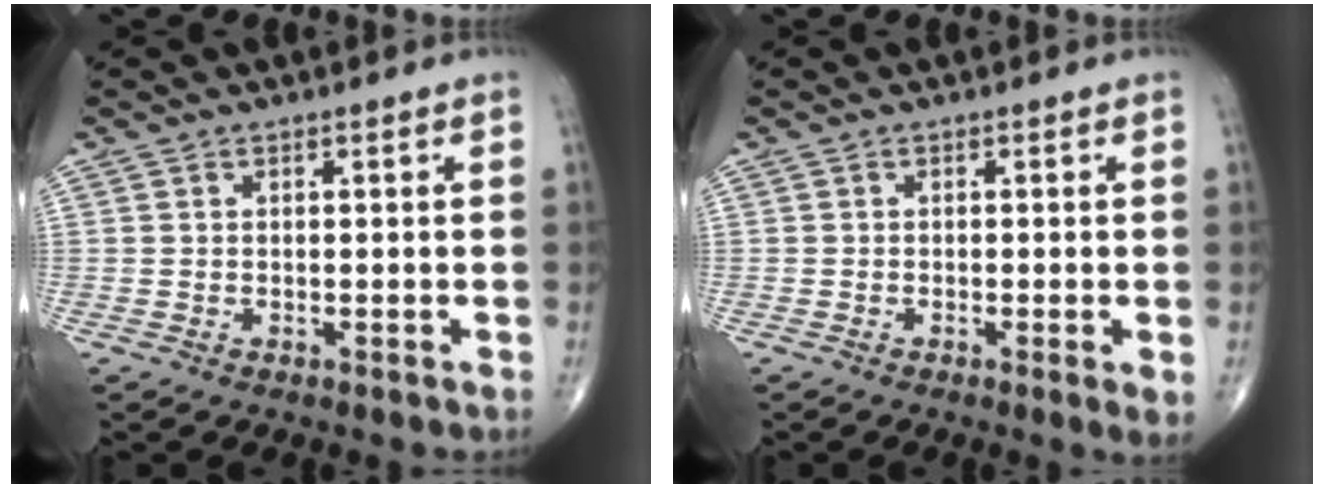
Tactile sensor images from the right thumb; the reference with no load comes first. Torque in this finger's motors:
{"motor_torque": [0.02, 0.12, -0.04, 0.12, -0.01]}